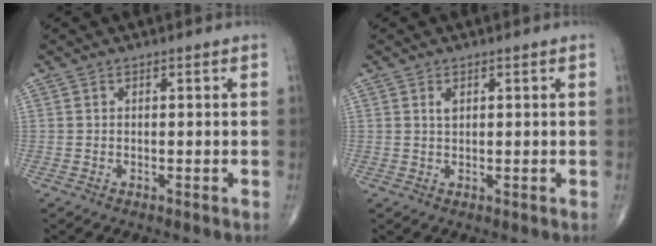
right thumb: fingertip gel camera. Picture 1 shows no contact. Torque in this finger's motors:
{"motor_torque": [0.47, 0.24, 0.45, 0.28, -0.01]}